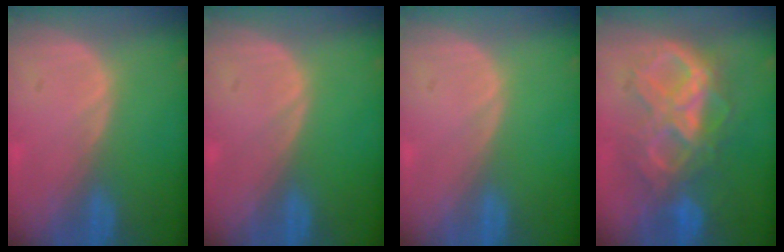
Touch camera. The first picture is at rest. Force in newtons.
{"total": 0.0}
{"total": 0.0}
{"total": 10.0, "press": 9.9, "slide": 1.0}